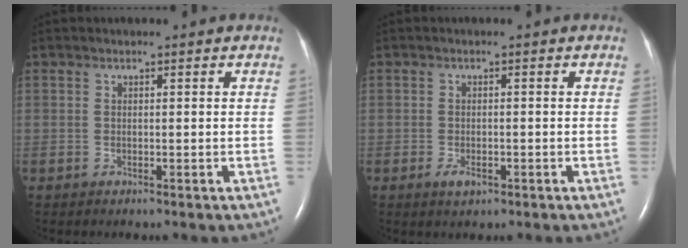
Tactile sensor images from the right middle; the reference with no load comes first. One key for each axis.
{"total": 2.0, "fx": -1.0, "fy": 1.0, "fz": 1.4, "tx": -0.028, "ty": 0.000, "tz": -0.014}